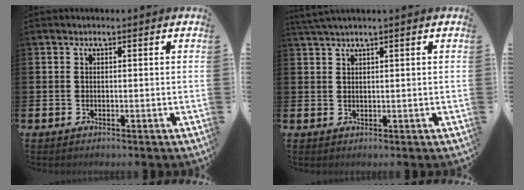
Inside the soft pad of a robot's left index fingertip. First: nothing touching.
{"total": 1.8, "force": [1.6, -0.4, 0.8], "torque": [-0.019, 0.002, 0.030]}